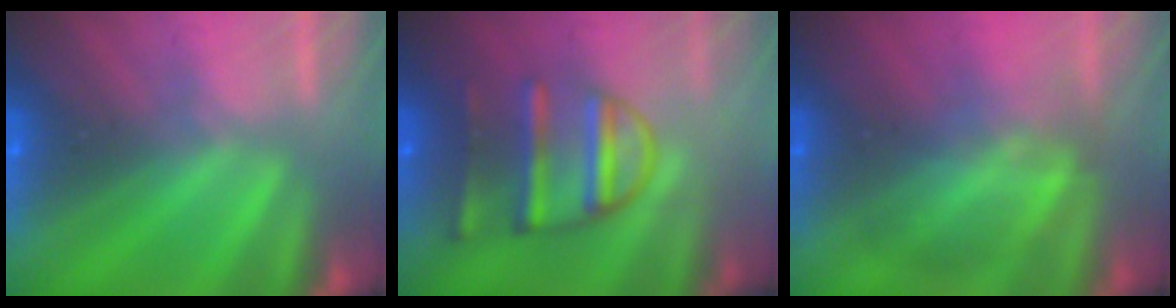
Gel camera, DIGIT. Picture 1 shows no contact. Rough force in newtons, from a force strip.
{"total": 5.7}
{"total": 2.9}